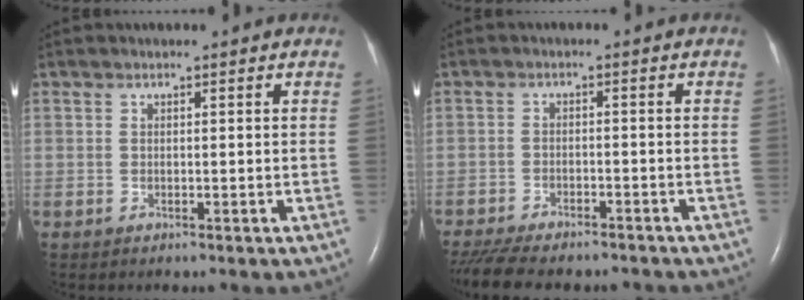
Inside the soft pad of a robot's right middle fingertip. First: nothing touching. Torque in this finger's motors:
{"motor_torque": [1.07, -1.07, 0.19, 0.11]}